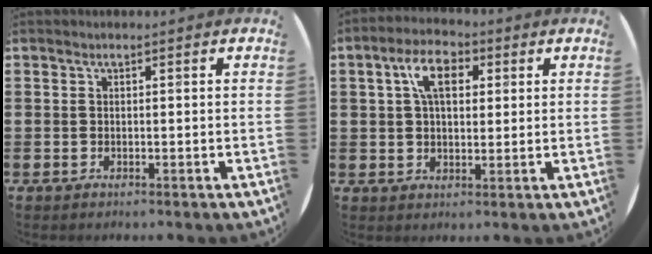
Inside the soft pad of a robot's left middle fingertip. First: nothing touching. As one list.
[{"total": 6.5, "force": [2.7, 3.4, 4.8], "torque": [-0.096, 0.014, 0.044]}]